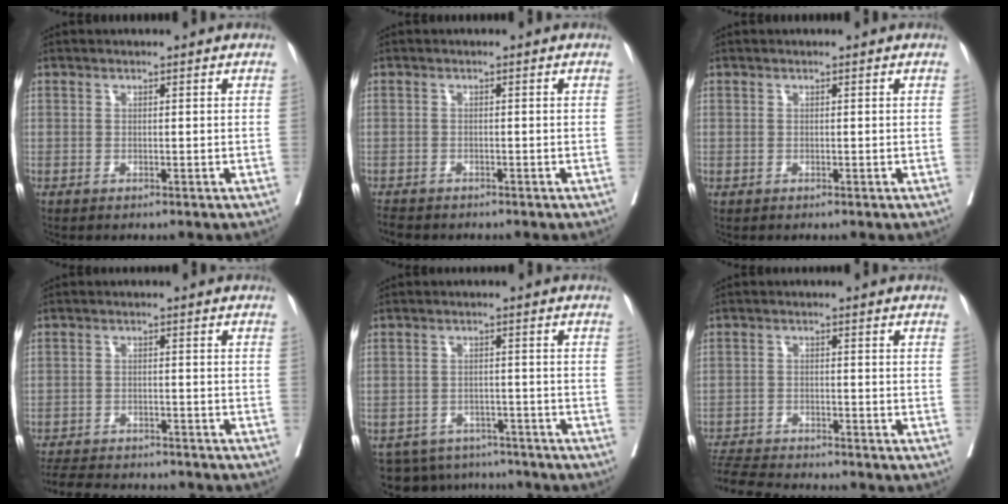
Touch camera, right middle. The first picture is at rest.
{"total": 3.4, "force": [-3.0, 1.1, 1.1], "torque": [-0.020, -0.007, -0.045]}
{"total": 0.0}
{"total": 14.3, "force": [-13.0, 3.2, 5.1], "torque": [-0.110, -0.010, -0.174]}
{"total": 10.3, "force": [-9.5, 4.0, 1.1], "torque": [-0.019, 0.010, -0.120]}
{"total": 9.2, "force": [-8.8, 0.5, 2.6], "torque": [-0.045, -0.007, -0.145]}